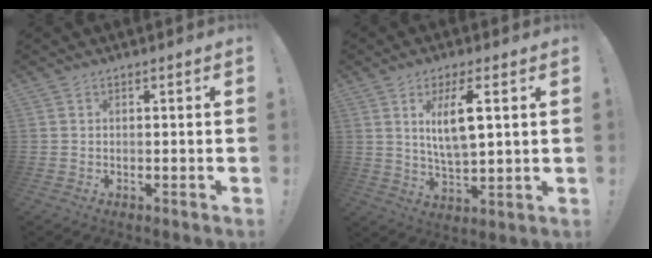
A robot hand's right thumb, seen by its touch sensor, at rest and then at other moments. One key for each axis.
{"total": 9.6, "fx": 3.1, "fy": 2.9, "fz": 8.6, "tx": -0.161, "ty": -0.008, "tz": 0.048}